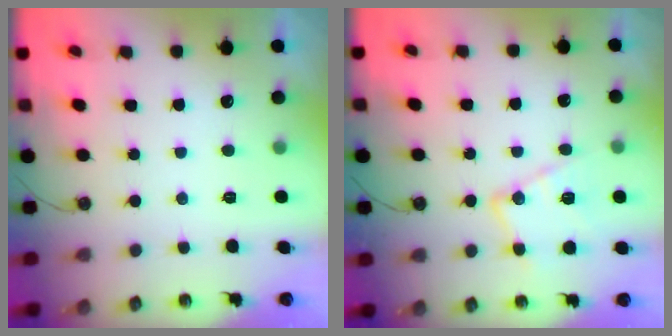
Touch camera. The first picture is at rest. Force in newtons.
{"total": 14.2, "press": 14.2, "slide": 0.8}